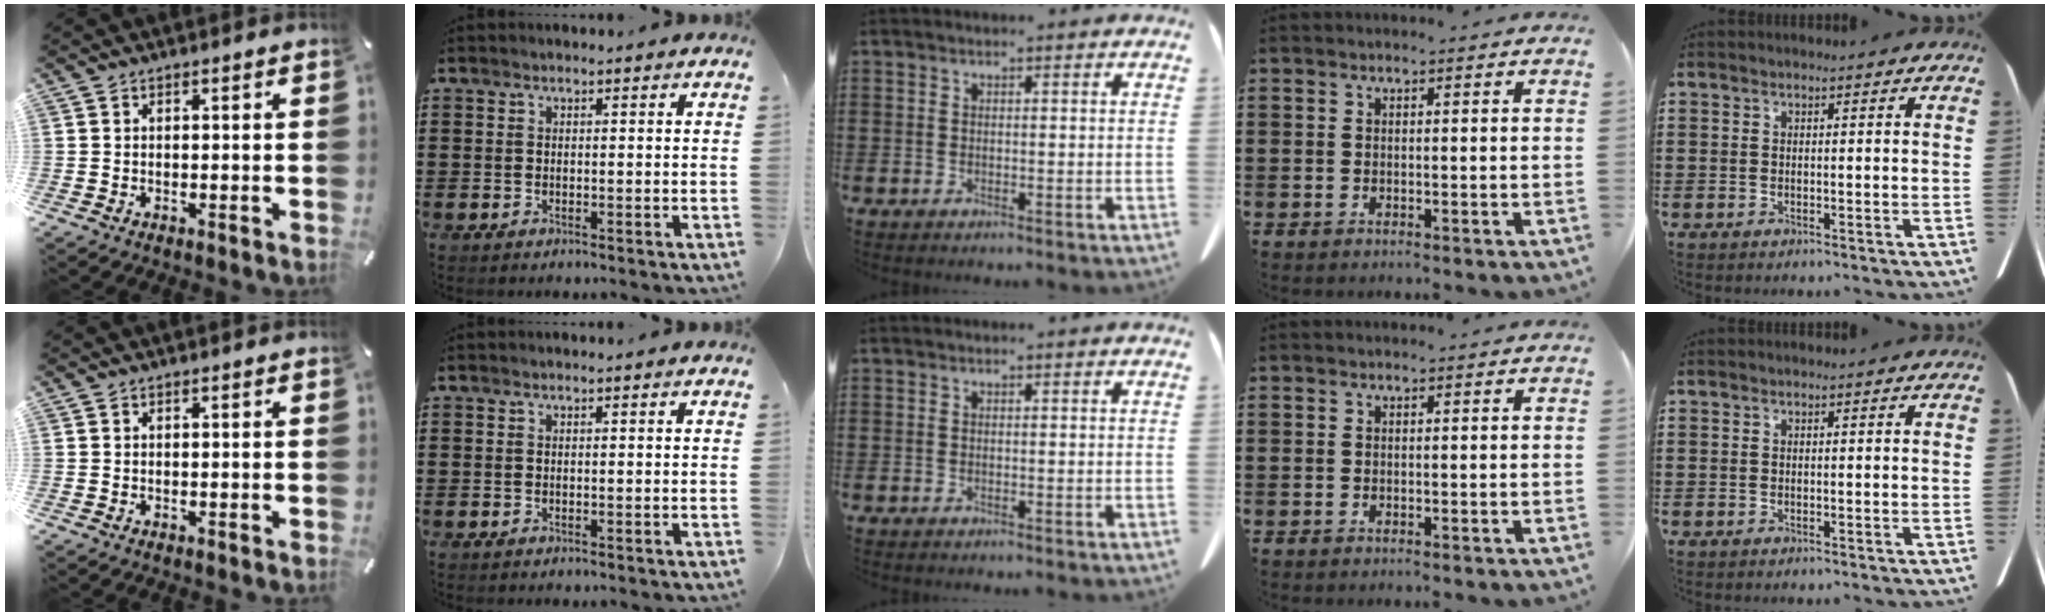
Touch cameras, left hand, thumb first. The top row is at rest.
{}